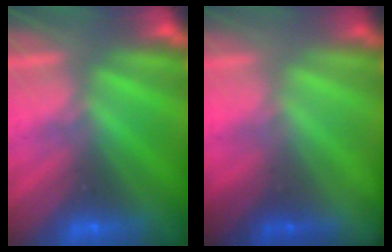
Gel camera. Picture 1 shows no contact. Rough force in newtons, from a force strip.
{"total": 1.3}